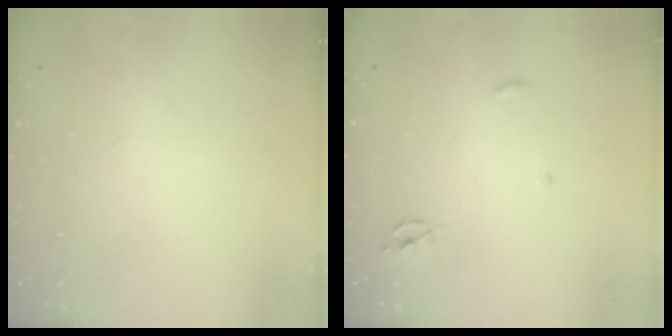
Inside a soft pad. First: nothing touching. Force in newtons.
{"total": 2.3, "press": 2.3, "slide": 0.1}